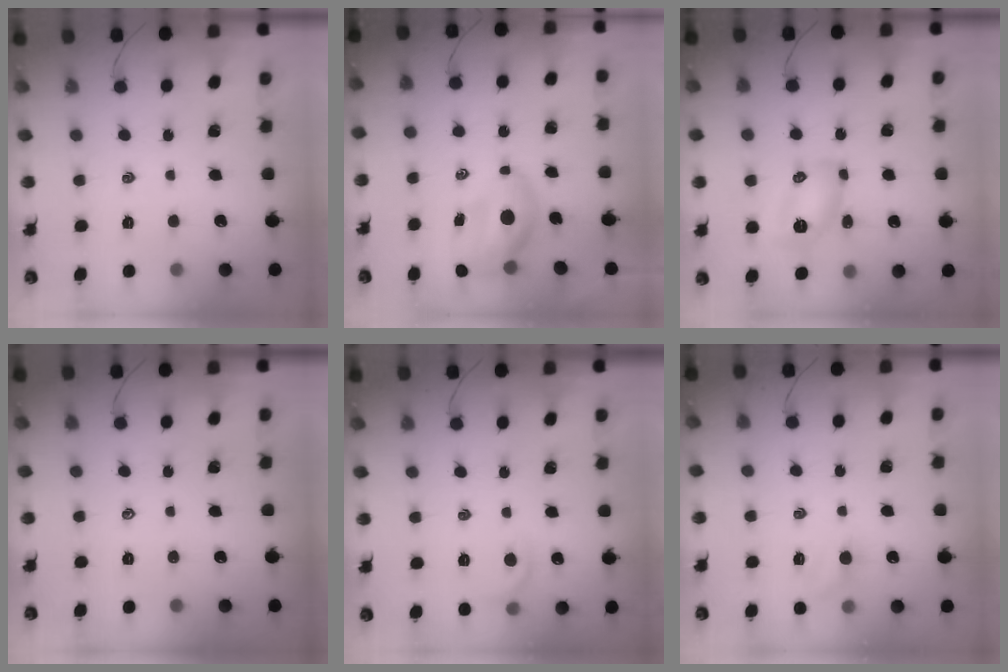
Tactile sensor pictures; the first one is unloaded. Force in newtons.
{"total": 8.4, "press": 8.2, "slide": 1.6}
{"total": 7.8, "press": 7.7, "slide": 1.4}
{"total": 0.0}
{"total": 6.1, "press": 6.0, "slide": 1.4}
{"total": 4.9, "press": 4.8, "slide": 1.3}